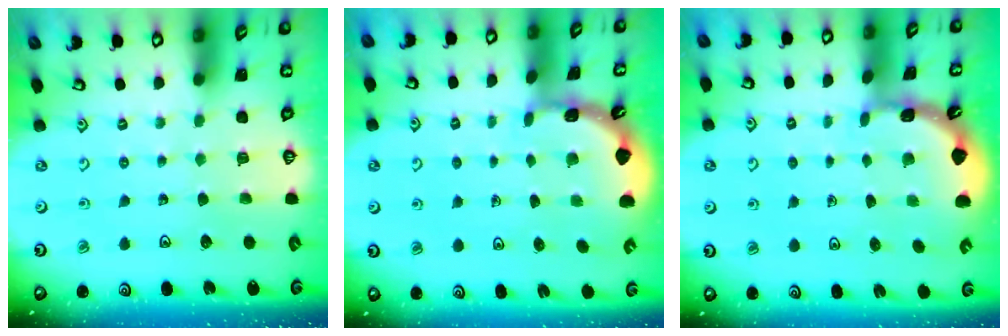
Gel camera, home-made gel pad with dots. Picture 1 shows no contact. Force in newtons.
{"total": 1.6, "press": 1.6, "slide": 0.1}
{"total": 1.6, "press": 1.6, "slide": 0.1}